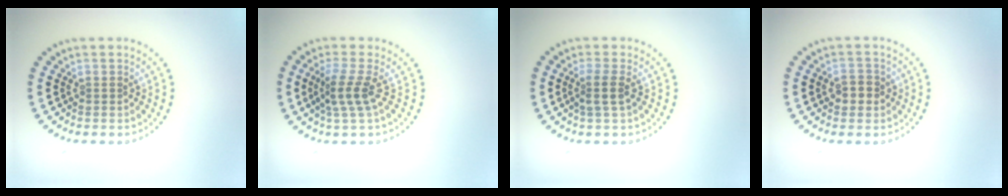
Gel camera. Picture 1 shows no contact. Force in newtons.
{"total": 2.5, "press": 1.8, "slide": 1.7}
{"total": 1.8, "press": 1.4, "slide": 1.1}
{"total": 1.7, "press": 1.7, "slide": 0.1}